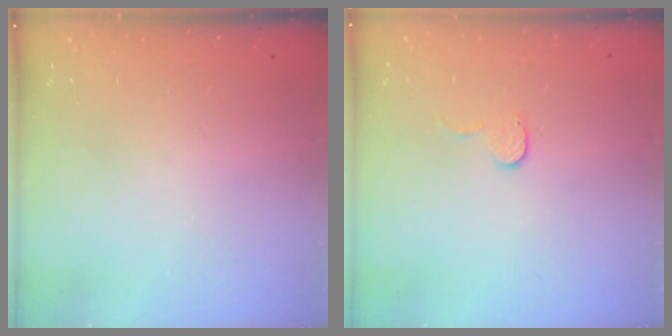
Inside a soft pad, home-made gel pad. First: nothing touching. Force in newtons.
{"total": 4.6, "press": 4.6, "slide": 0.4}